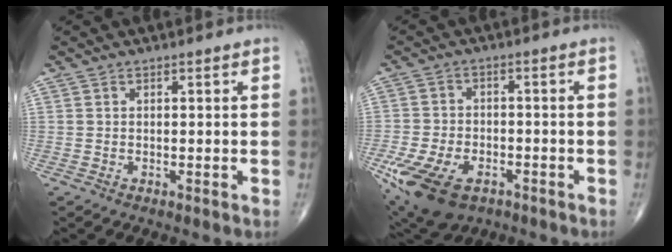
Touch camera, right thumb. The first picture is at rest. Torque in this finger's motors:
{"motor_torque": [1.94, 1.00, 0.85, -1.05, 0.13]}